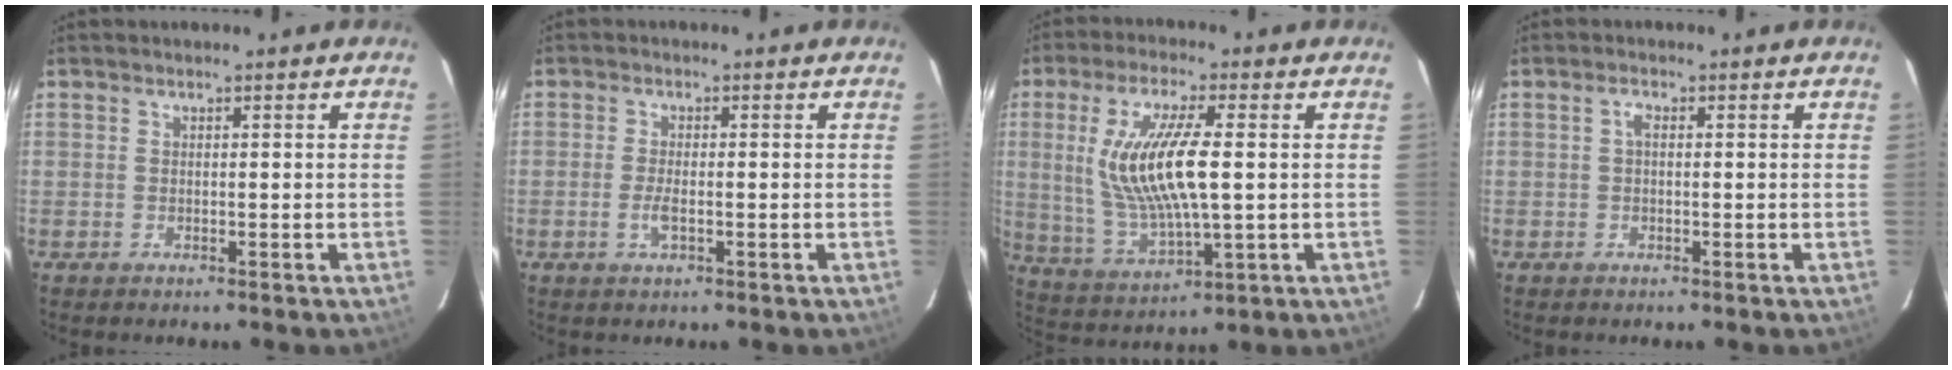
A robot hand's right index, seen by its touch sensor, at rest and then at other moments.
{"total": 2.8, "force": [-0.9, 0.8, 2.5], "torque": [-0.054, -0.003, -0.018]}
{"total": 14.9, "force": [1.5, 3.8, 14.3], "torque": [-0.281, -0.008, 0.041]}
{"total": 1.2, "force": [0.1, 0.6, 1.1], "torque": [-0.022, 0.007, -0.001]}